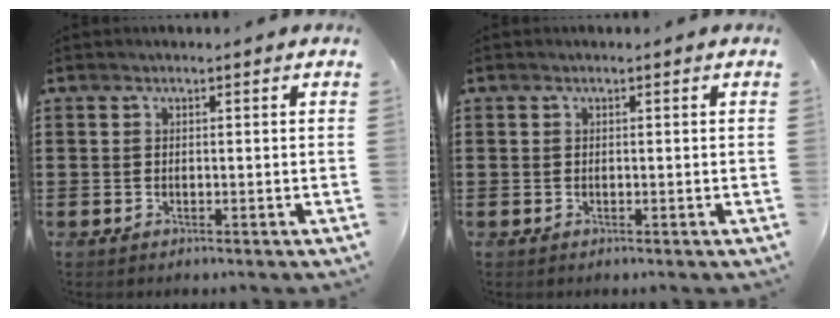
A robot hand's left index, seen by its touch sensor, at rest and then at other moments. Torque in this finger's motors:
{"motor_torque": [0.00, 0.00, 0.00, 0.01]}